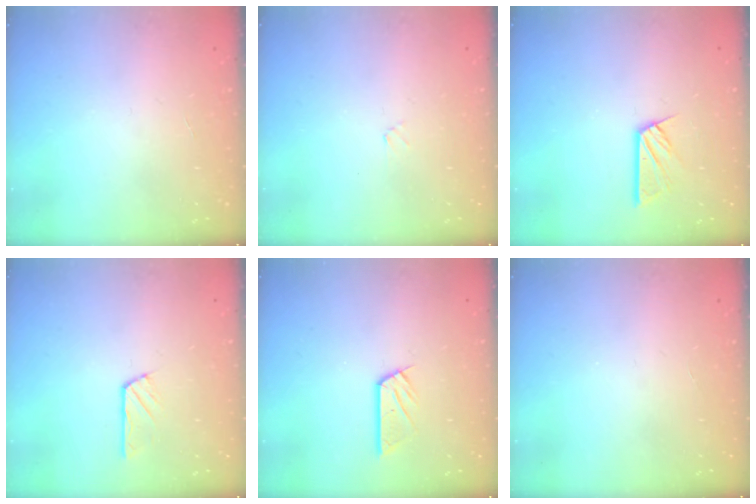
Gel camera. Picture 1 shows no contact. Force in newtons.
{"total": 0.9, "press": 0.9, "slide": 0.2}
{"total": 8.1, "press": 8.1, "slide": 0.6}
{"total": 2.9, "press": 2.8, "slide": 0.4}
{"total": 6.5, "press": 6.5, "slide": 0.2}
{"total": 0.0}